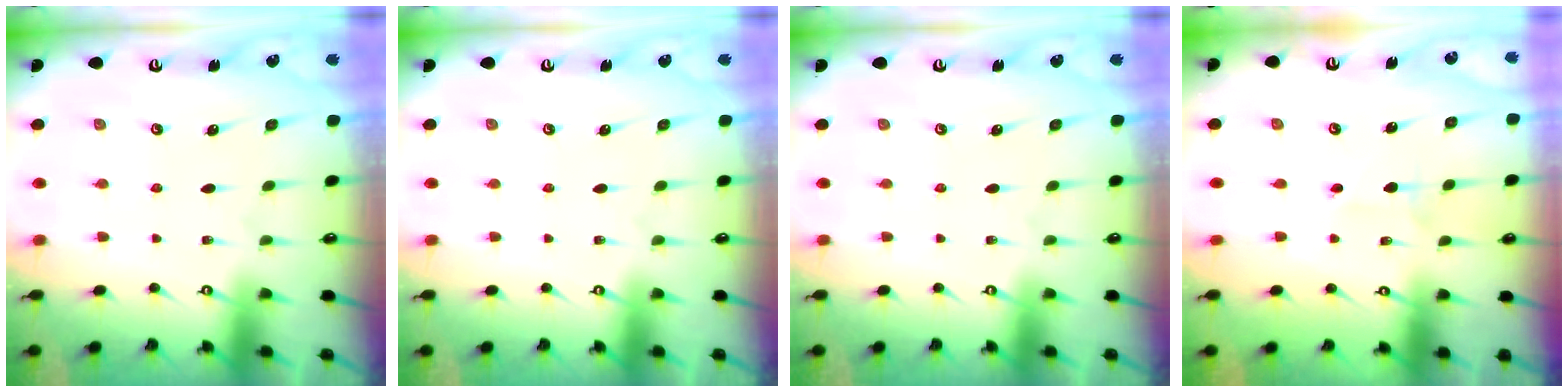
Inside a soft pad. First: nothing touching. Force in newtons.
{"total": 0.0}
{"total": 0.0}
{"total": 1.4, "press": 1.4, "slide": 0.1}